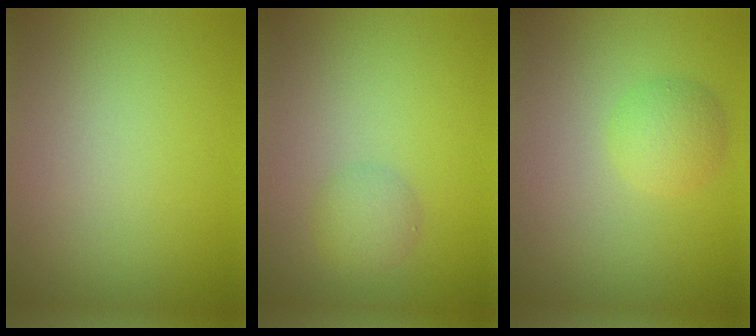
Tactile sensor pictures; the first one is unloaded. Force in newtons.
{"total": 2.0, "press": 2.0, "slide": 0.0}
{"total": 2.4, "press": 2.4, "slide": 0.0}